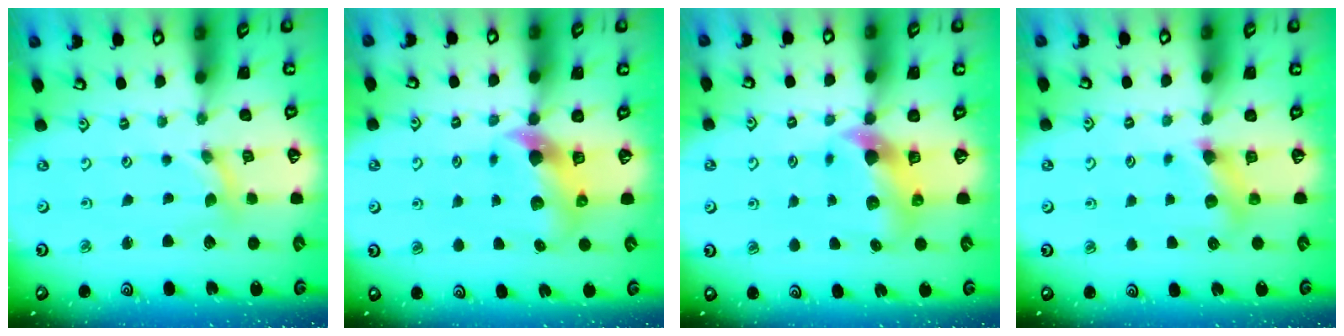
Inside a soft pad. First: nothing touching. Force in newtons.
{"total": 7.1, "press": 7.0, "slide": 1.0}
{"total": 7.0, "press": 7.0, "slide": 1.0}
{"total": 6.5, "press": 6.5, "slide": 0.2}